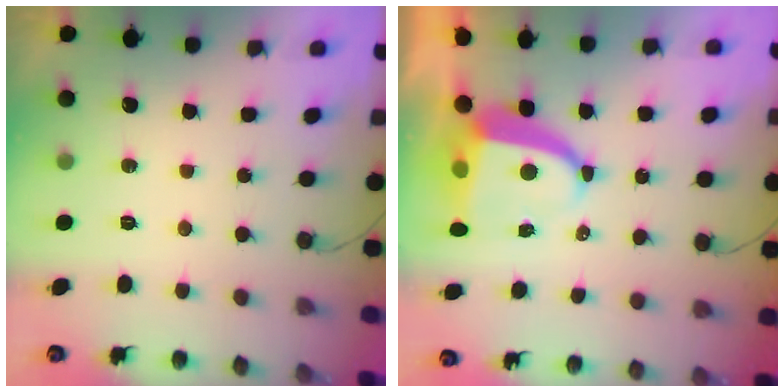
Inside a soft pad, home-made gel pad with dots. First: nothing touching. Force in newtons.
{"total": 7.5, "press": 7.5, "slide": 1.1}